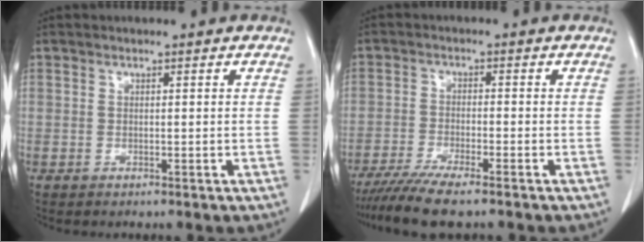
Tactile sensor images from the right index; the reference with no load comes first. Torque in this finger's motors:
{"motor_torque": [0.66, -0.68, 0.28, 0.06]}